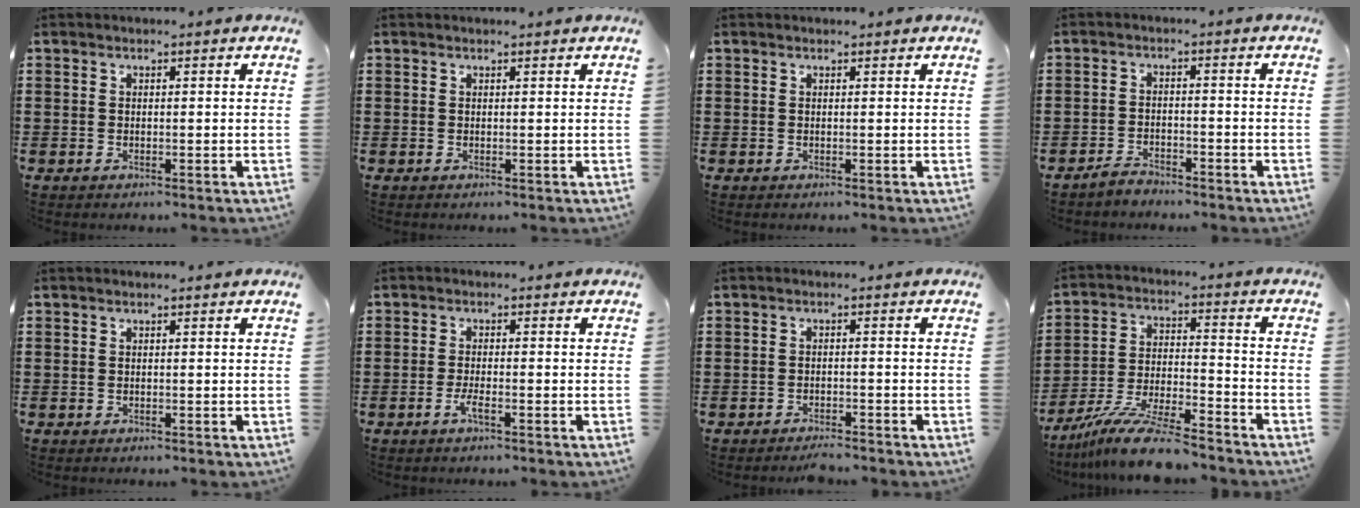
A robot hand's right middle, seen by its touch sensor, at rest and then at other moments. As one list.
[{"total": 0.0}, {"total": 0.0}, {"total": 2.4, "force": [-2.3, 0.4, 0.3], "torque": [-0.012, 0.002, -0.048]}, {"total": 0.0}, {"total": 2.2, "force": [-1.1, 0.2, 1.9], "torque": [-0.041, -0.003, -0.022]}, {"total": 2.0, "force": [-2.0, 0.2, 0.2], "torque": [-0.010, -0.001, -0.042]}, {"total": 10.7, "force": [-9.4, 0.9, 5.0], "torque": [-0.096, 0.017, -0.182]}]